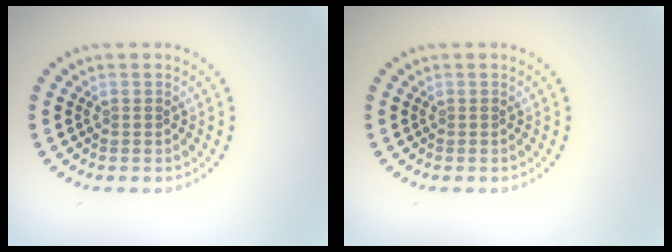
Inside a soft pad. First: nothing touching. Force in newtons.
{"total": 0.0}